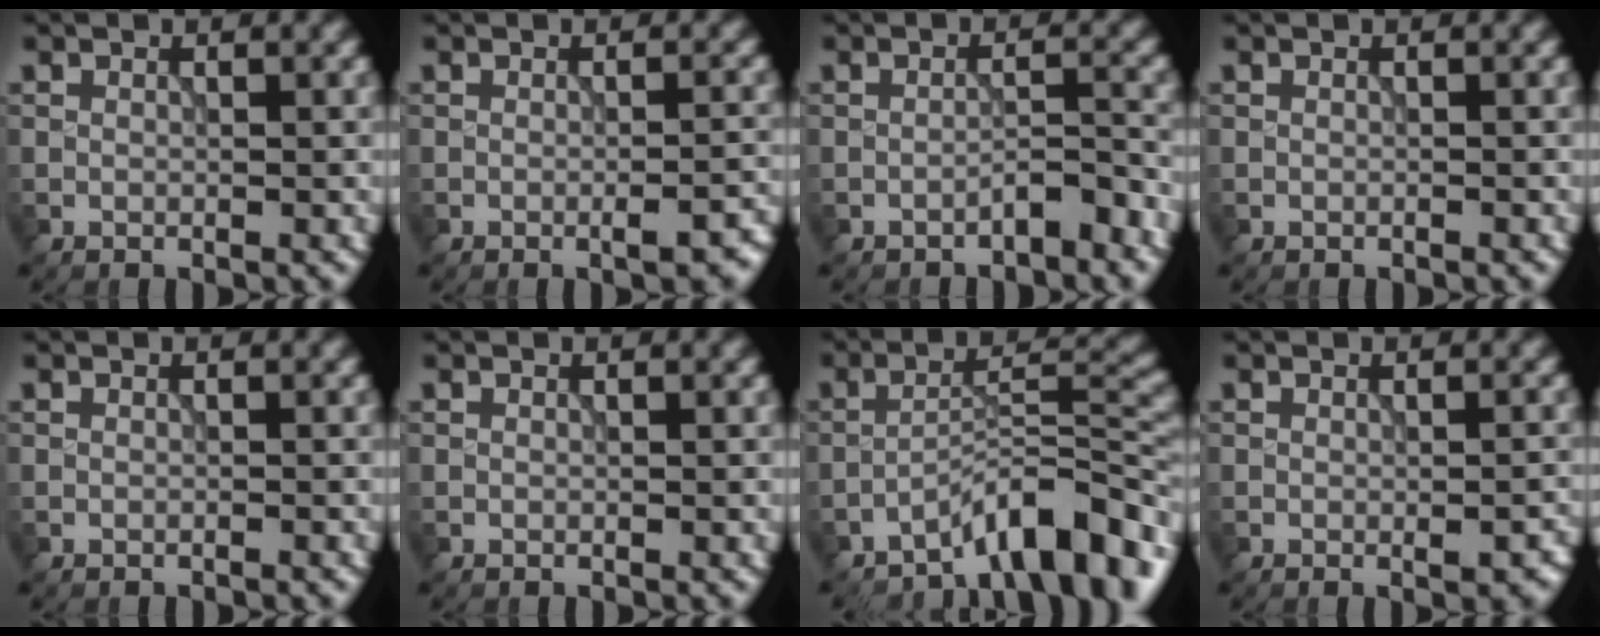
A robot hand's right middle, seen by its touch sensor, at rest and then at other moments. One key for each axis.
{"total": 2.8, "fx": -1.1, "fy": 0.8, "fz": 2.4, "tx": -0.033, "ty": -0.001, "tz": -0.015}
{"total": 2.0, "fx": -1.4, "fy": 0.4, "fz": 1.3, "tx": -0.018, "ty": 0.013, "tz": -0.026}
{"total": 0.0}
{"total": 0.0}
{"total": 0.0}
{"total": 7.4, "fx": -5.3, "fy": 1.8, "fz": 4.9, "tx": -0.068, "ty": 0.013, "tz": -0.091}
{"total": 2.0, "fx": -0.6, "fy": 0.8, "fz": 1.7, "tx": -0.026, "ty": -0.004, "tz": -0.003}